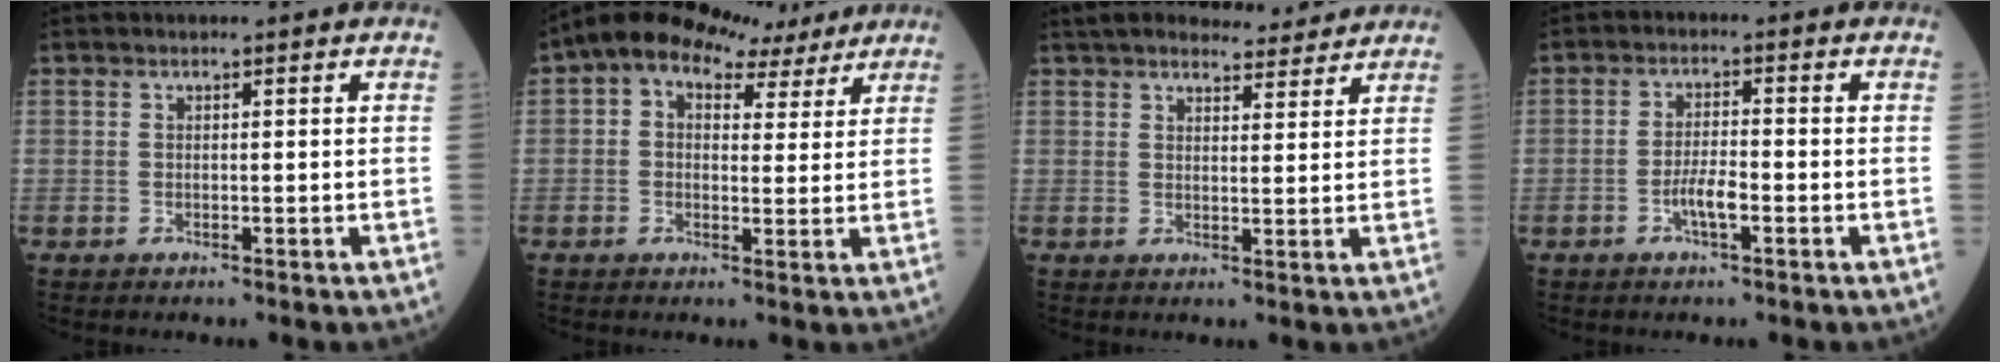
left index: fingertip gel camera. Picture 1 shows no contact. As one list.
[{"total": 9.0, "force": [5.9, 4.9, 4.7], "torque": [-0.077, 0.042, 0.088]}, {"total": 8.2, "force": [7.7, 1.8, 2.3], "torque": [-0.032, 0.011, 0.102]}, {"total": 3.7, "force": [-1.7, 0.7, 3.2], "torque": [-0.063, 0.000, -0.035]}]